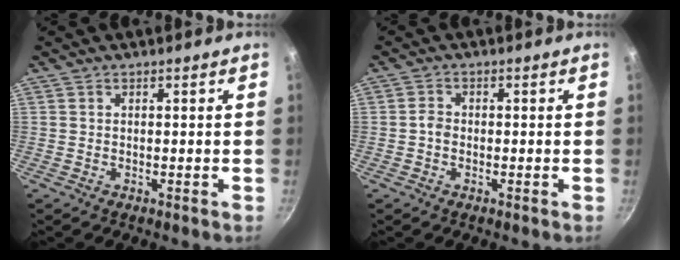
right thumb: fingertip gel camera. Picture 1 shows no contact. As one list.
[{"total": 1.8, "force": [-0.5, 1.5, 1.0], "torque": [-0.015, 0.013, -0.011]}]